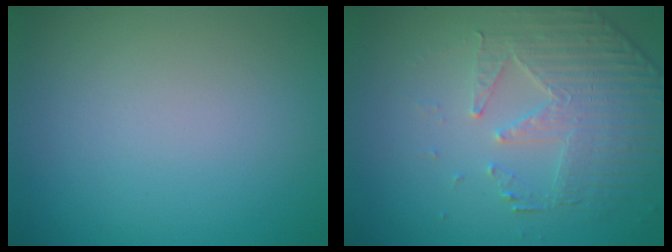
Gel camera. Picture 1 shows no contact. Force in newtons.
{"total": 4.9, "press": 3.7, "slide": 3.2}